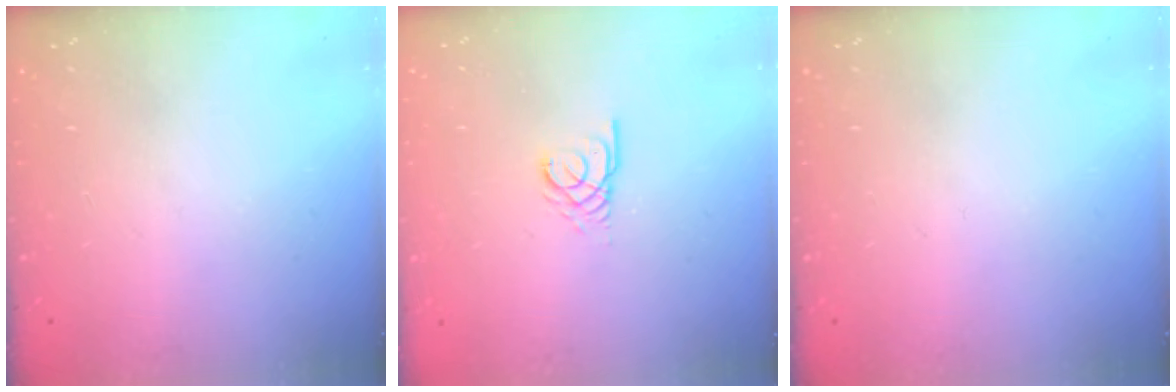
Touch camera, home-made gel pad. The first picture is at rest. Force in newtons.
{"total": 2.2, "press": 2.2, "slide": 0.2}
{"total": 0.0}